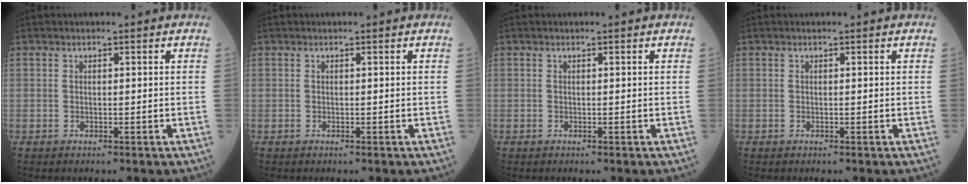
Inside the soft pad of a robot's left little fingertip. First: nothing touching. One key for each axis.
{"total": 0.0}
{"total": 0.0}
{"total": 0.0}